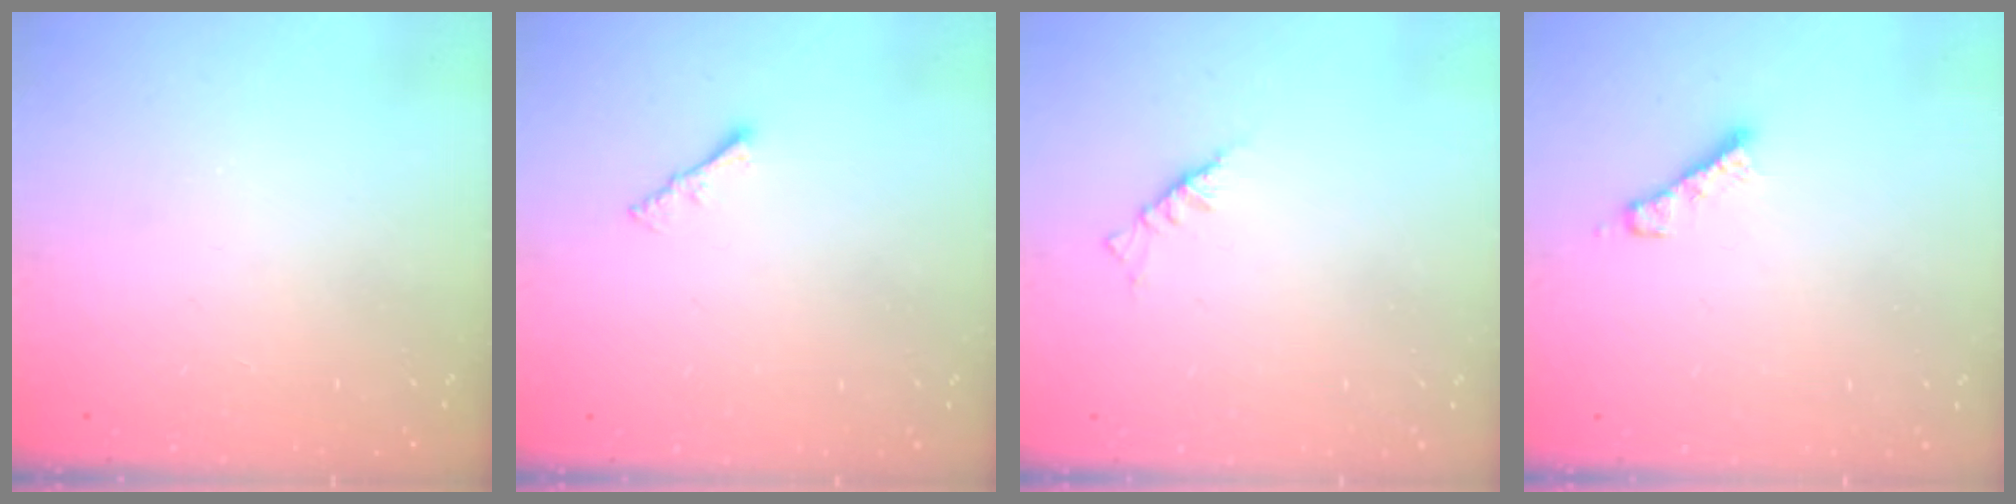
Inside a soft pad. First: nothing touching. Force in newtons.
{"total": 1.6, "press": 1.5, "slide": 0.5}
{"total": 2.3, "press": 2.2, "slide": 0.5}
{"total": 4.0, "press": 4.0, "slide": 0.2}